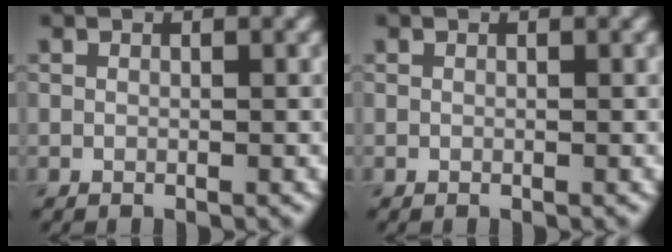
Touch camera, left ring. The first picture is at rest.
{"total": 0.0}